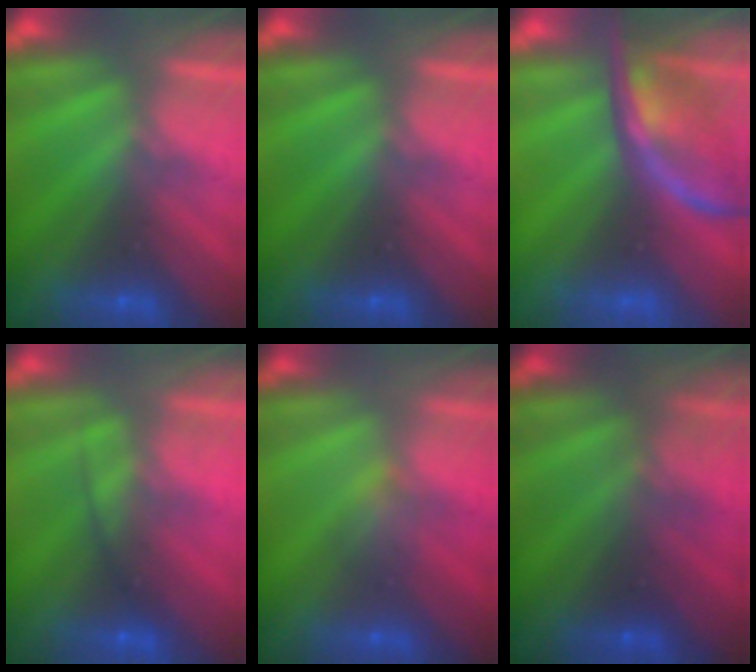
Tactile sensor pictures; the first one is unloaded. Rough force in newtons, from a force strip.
{"total": 0.0}
{"total": 2.5}
{"total": 2.3}
{"total": 2.9}
{"total": 1.8}